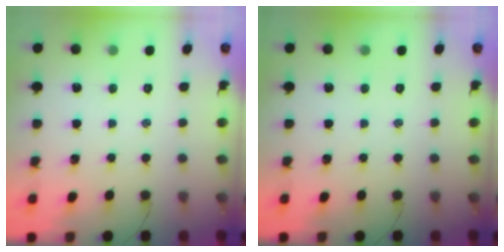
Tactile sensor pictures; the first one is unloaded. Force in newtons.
{"total": 0.0}